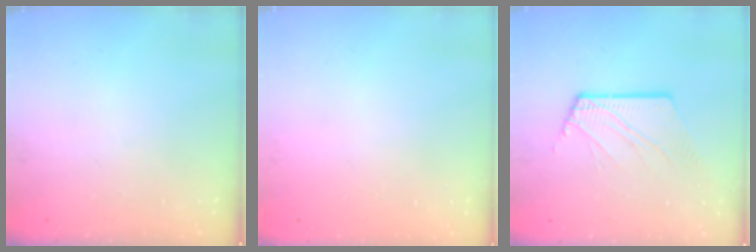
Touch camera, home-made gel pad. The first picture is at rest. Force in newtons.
{"total": 0.0}
{"total": 6.9, "press": 6.8, "slide": 0.8}